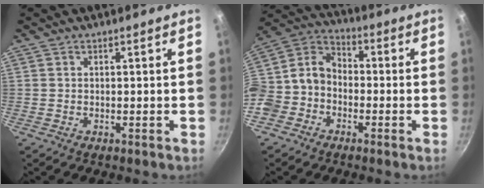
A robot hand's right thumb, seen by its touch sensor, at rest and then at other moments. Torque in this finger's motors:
{"motor_torque": [0.19, 0.20, 0.20, -0.07, 0.16]}